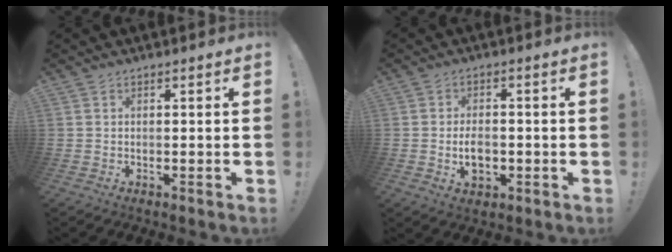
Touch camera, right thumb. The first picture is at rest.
{"total": 5.7, "force": [-1.3, 3.8, 4.0], "torque": [-0.051, 0.004, -0.023]}